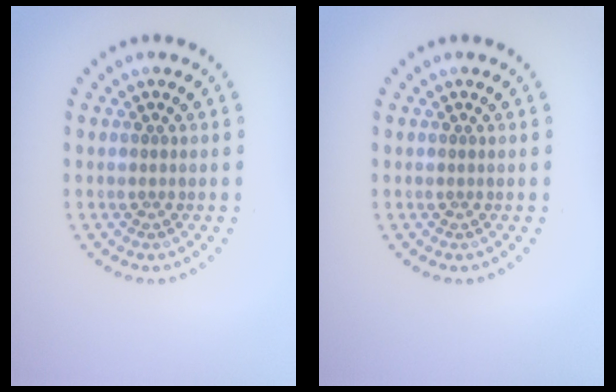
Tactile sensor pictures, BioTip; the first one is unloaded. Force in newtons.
{"total": 0.0}